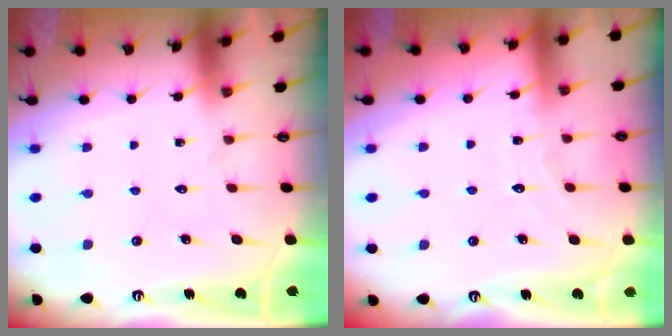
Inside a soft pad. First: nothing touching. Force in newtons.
{"total": 3.4, "press": 3.4, "slide": 0.5}